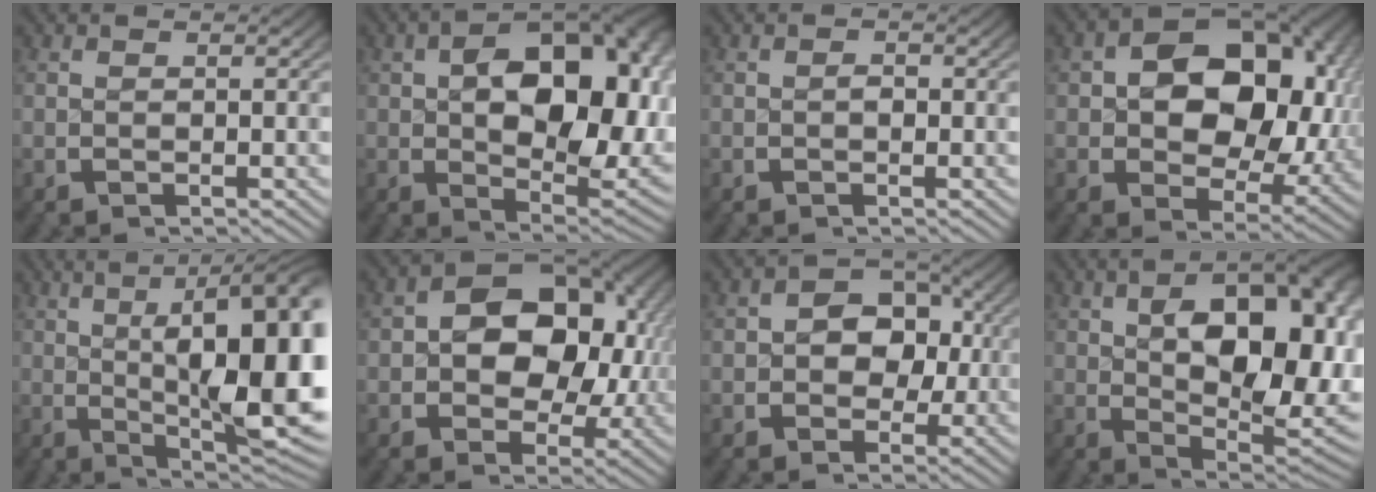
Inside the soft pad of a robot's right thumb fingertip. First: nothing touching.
{"total": 16.0, "force": [0.8, 9.6, 12.7], "torque": [-0.190, -0.041, 0.030]}
{"total": 0.7, "force": [-0.3, 0.4, 0.5], "torque": [-0.013, -0.003, -0.005]}
{"total": 13.7, "force": [0.9, 9.2, 10.1], "torque": [-0.163, -0.020, 0.020]}
{"total": 17.4, "force": [0.8, 8.4, 15.2], "torque": [-0.198, -0.021, 0.023]}
{"total": 11.3, "force": [0.6, 7.8, 8.1], "torque": [-0.132, -0.013, 0.011]}
{"total": 6.3, "force": [-0.3, 4.9, 3.9], "torque": [-0.073, -0.014, -0.003]}
{"total": 14.6, "force": [0.6, 7.9, 12.2], "torque": [-0.194, -0.040, 0.034]}